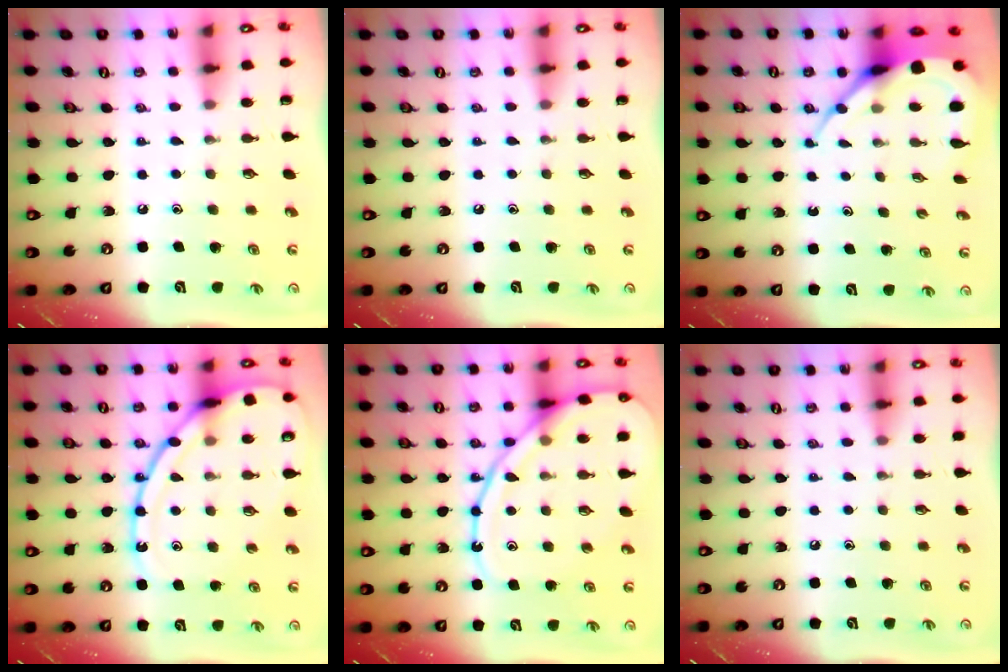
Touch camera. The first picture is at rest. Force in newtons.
{"total": 0.0}
{"total": 9.1, "press": 9.0, "slide": 1.1}
{"total": 17.0, "press": 16.9, "slide": 1.5}
{"total": 15.9, "press": 15.8, "slide": 1.5}
{"total": 4.0, "press": 4.0, "slide": 0.6}